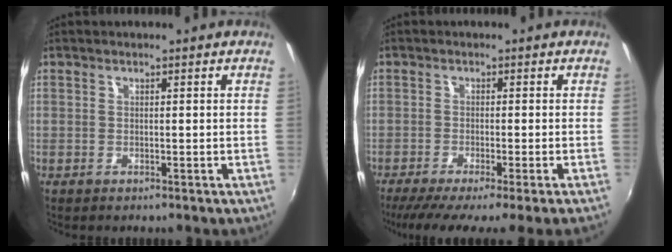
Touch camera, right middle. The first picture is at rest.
{"total": 7.1, "force": [-5.6, -1.5, 4.1], "torque": [-0.089, -0.035, -0.094]}